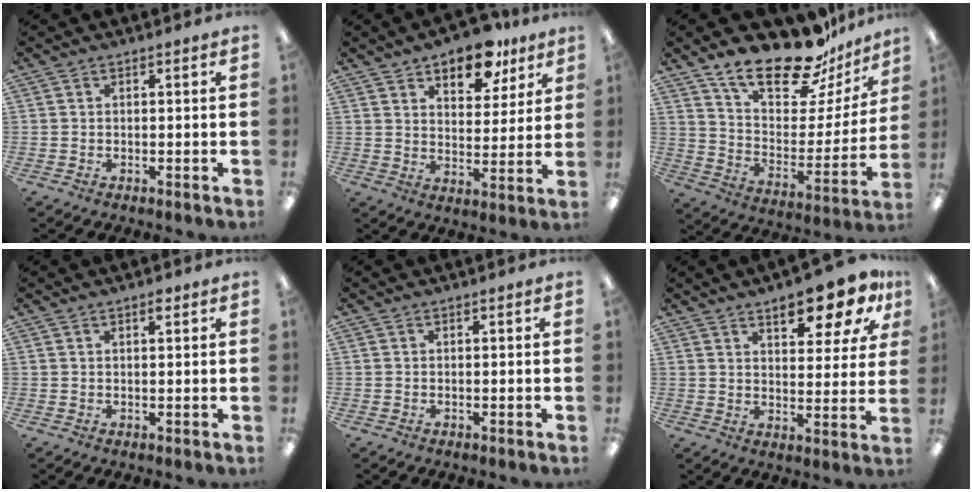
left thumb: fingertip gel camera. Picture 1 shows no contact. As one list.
[{"total": 11.8, "force": [8.8, 5.5, 5.6], "torque": [-0.072, -0.045, 0.153]}, {"total": 21.6, "force": [17.2, 7.9, 10.4], "torque": [-0.167, -0.120, 0.297]}, {"total": 1.5, "force": [1.1, 0.4, 0.9], "torque": [-0.011, -0.003, 0.018]}, {"total": 0.0}, {"total": 13.1, "force": [8.6, 4.6, 8.8], "torque": [-0.105, -0.047, 0.140]}]